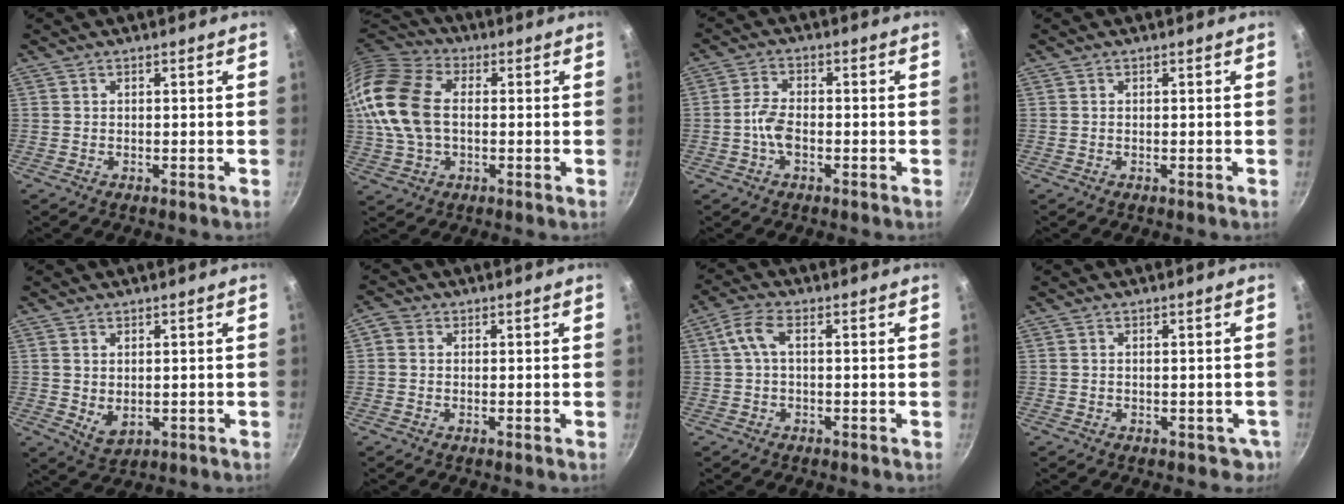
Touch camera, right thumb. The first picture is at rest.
{"total": 18.1, "force": [0.8, 12.2, 13.4], "torque": [-0.269, 0.030, 0.005]}
{"total": 4.7, "force": [-1.4, 2.6, 3.7], "torque": [-0.074, 0.018, -0.032]}
{"total": 0.0}
{"total": 4.1, "force": [0.5, 2.8, 3.0], "torque": [-0.048, -0.013, 0.019]}
{"total": 2.4, "force": [0.3, 2.2, 0.9], "torque": [-0.013, 0.005, -0.004]}
{"total": 4.5, "force": [0.3, 2.2, 3.9], "torque": [-0.094, 0.018, 0.004]}
{"total": 2.8, "force": [-0.6, 2.1, 1.8], "torque": [-0.005, 0.013, 0.006]}